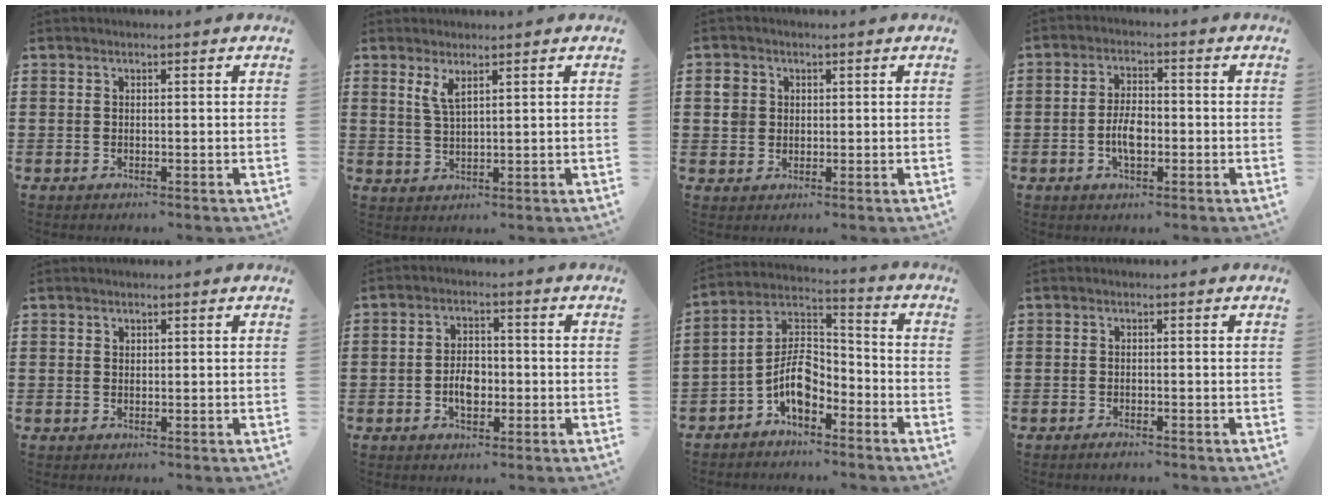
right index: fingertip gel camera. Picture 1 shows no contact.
{"total": 2.7, "force": [1.8, 0.6, 2.0], "torque": [-0.043, 0.003, 0.032]}
{"total": 3.0, "force": [0.8, 2.8, 0.6], "torque": [-0.025, 0.011, 0.013]}
{"total": 4.8, "force": [-1.1, 2.3, 4.1], "torque": [-0.089, 0.001, -0.023]}
{"total": 0.5, "force": [0.4, 0.3, -0.1], "torque": [0.001, 0.002, 0.009]}
{"total": 4.4, "force": [-1.1, 2.6, 3.3], "torque": [-0.055, 0.001, -0.021]}
{"total": 7.8, "force": [-4.2, 4.1, 5.2], "torque": [-0.120, -0.004, -0.085]}
{"total": 0.9, "force": [-0.8, 0.0, 0.3], "torque": [-0.009, -0.005, -0.015]}